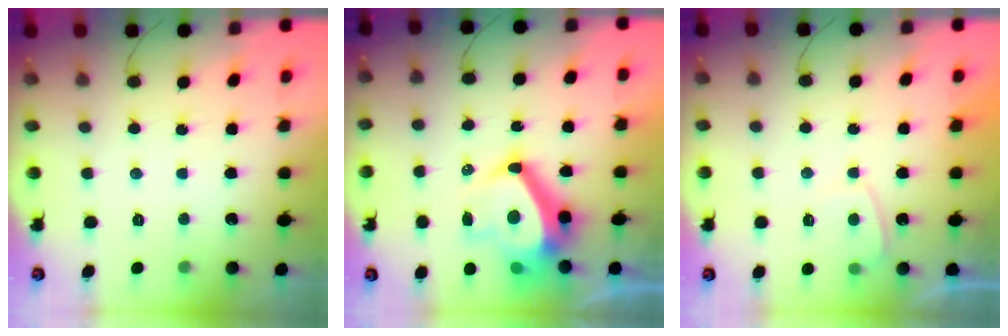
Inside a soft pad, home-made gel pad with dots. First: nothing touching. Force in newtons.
{"total": 13.7, "press": 13.2, "slide": 3.8}
{"total": 2.0, "press": 2.0, "slide": 0.6}